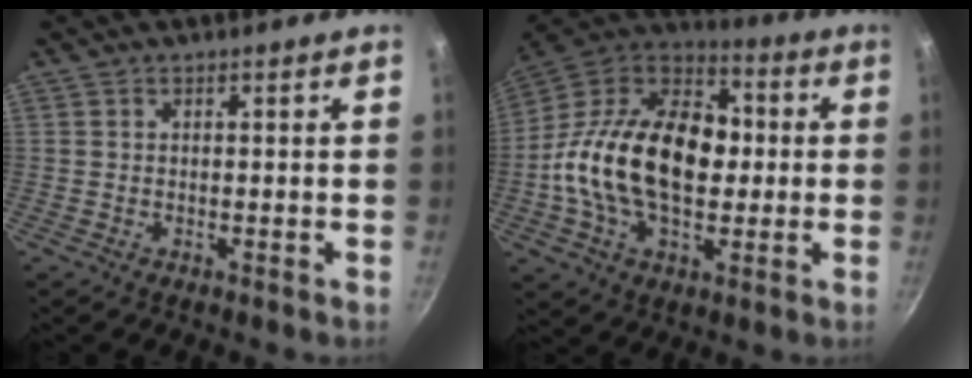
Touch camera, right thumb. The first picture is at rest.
{"total": 25.4, "force": [-0.7, 16.2, 19.6], "torque": [-0.316, 0.037, -0.029]}